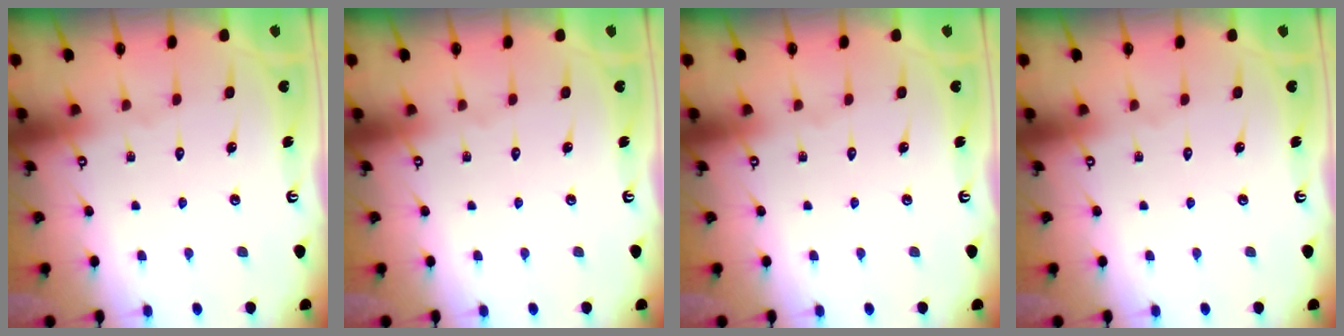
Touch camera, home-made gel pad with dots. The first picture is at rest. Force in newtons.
{"total": 0.0}
{"total": 0.0}
{"total": 0.0}